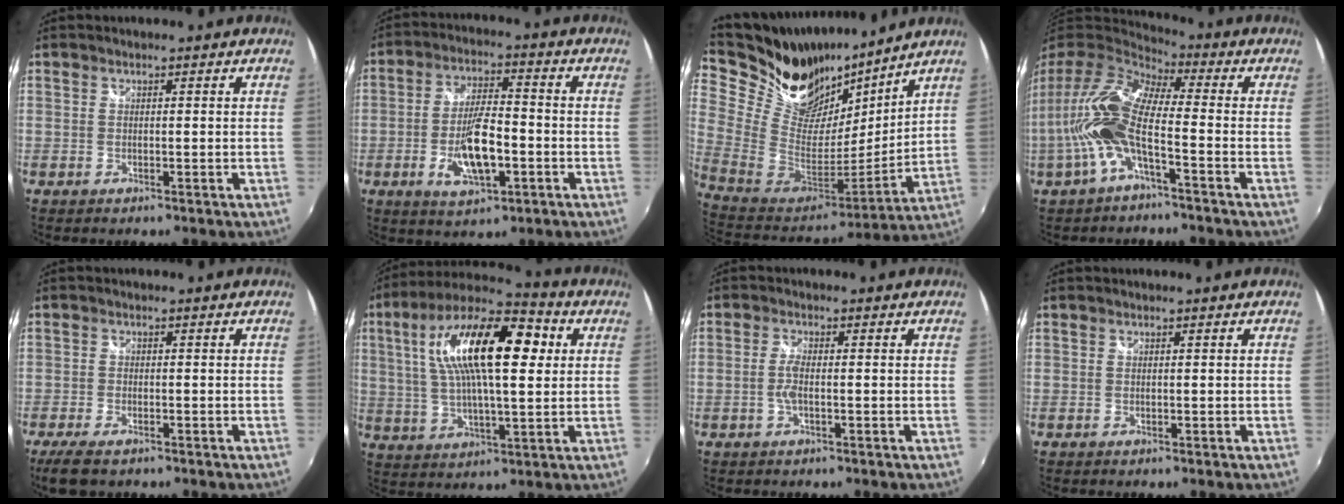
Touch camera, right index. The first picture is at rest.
{"total": 10.3, "force": [-3.2, 3.7, 9.1], "torque": [-0.176, -0.003, -0.053]}
{"total": 24.9, "force": [19.2, 10.9, 11.3], "torque": [-0.259, 0.012, 0.346]}
{"total": 16.4, "force": [-3.7, 5.1, 15.1], "torque": [-0.302, -0.006, -0.079]}
{"total": 5.6, "force": [-4.0, 2.1, 3.3], "torque": [-0.081, -0.019, -0.073]}
{"total": 20.7, "force": [5.3, 7.3, 18.6], "torque": [-0.342, 0.031, 0.081]}
{"total": 2.4, "force": [-0.6, 0.4, 2.2], "torque": [-0.049, 0.000, -0.014]}
{"total": 0.0}